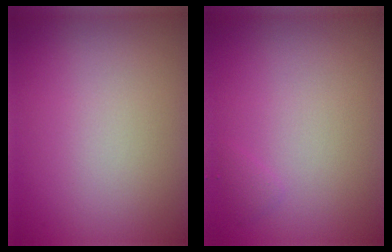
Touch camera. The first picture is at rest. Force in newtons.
{"total": 0.5, "press": 0.5, "slide": 0.1}